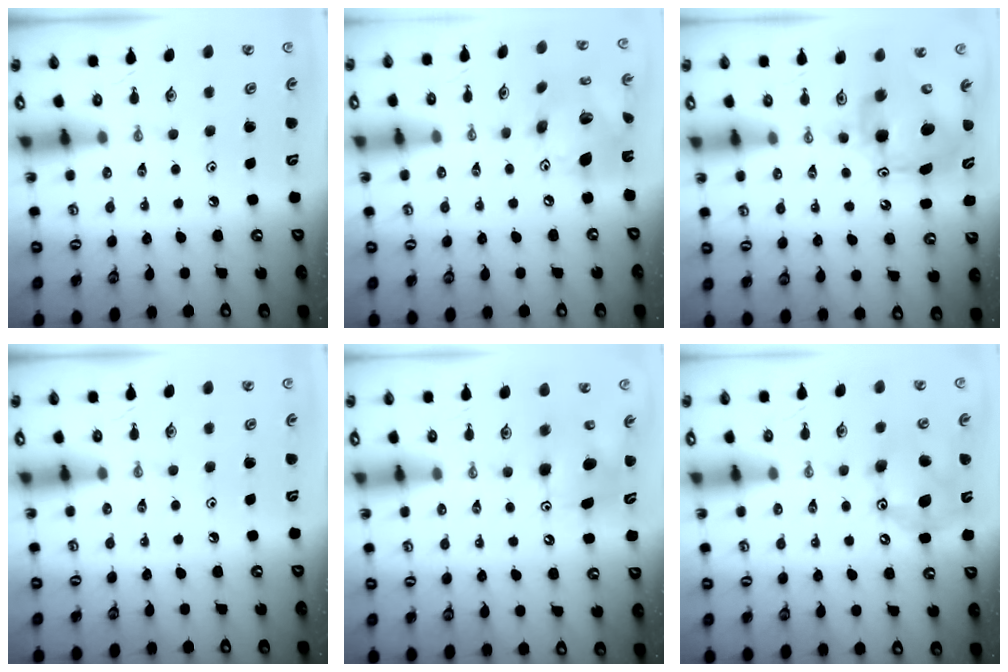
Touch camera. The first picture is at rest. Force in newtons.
{"total": 15.3, "press": 15.3, "slide": 1.5}
{"total": 10.2, "press": 10.2, "slide": 0.5}
{"total": 0.0}
{"total": 9.8, "press": 9.8, "slide": 1.2}
{"total": 12.8, "press": 12.8, "slide": 0.2}